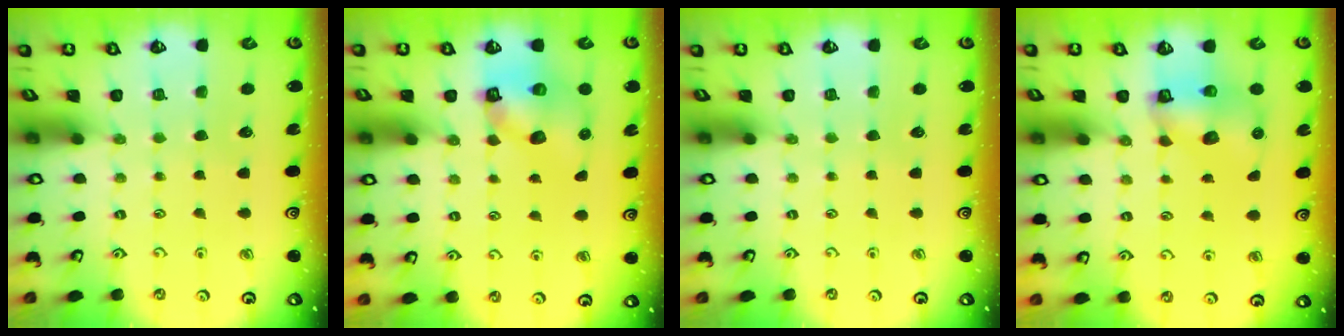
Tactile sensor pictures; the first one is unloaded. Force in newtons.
{"total": 9.4, "press": 9.3, "slide": 1.5}
{"total": 0.0}
{"total": 8.1, "press": 8.1, "slide": 0.6}